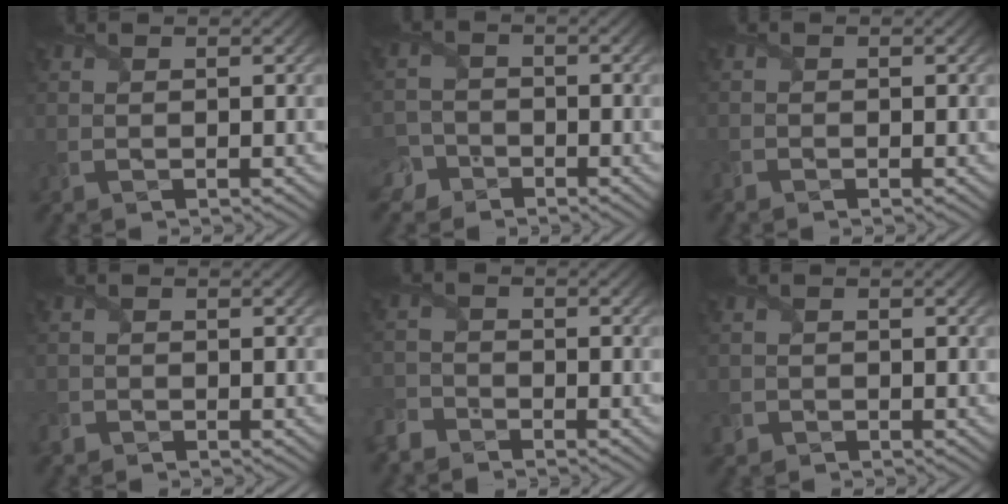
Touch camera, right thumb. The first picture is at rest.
{"total": 4.2, "force": [-3.1, 2.8, 0.8], "torque": [-0.010, 0.000, -0.065]}
{"total": 0.6, "force": [-0.6, 0.2, 0.0], "torque": [-0.003, -0.002, -0.014]}
{"total": 1.4, "force": [-1.0, 0.9, 0.3], "torque": [-0.011, -0.003, -0.027]}
{"total": 3.1, "force": [-2.7, 1.4, 0.7], "torque": [-0.019, -0.004, -0.072]}
{"total": 1.6, "force": [-0.9, 1.3, 0.2], "torque": [-0.004, -0.006, -0.023]}